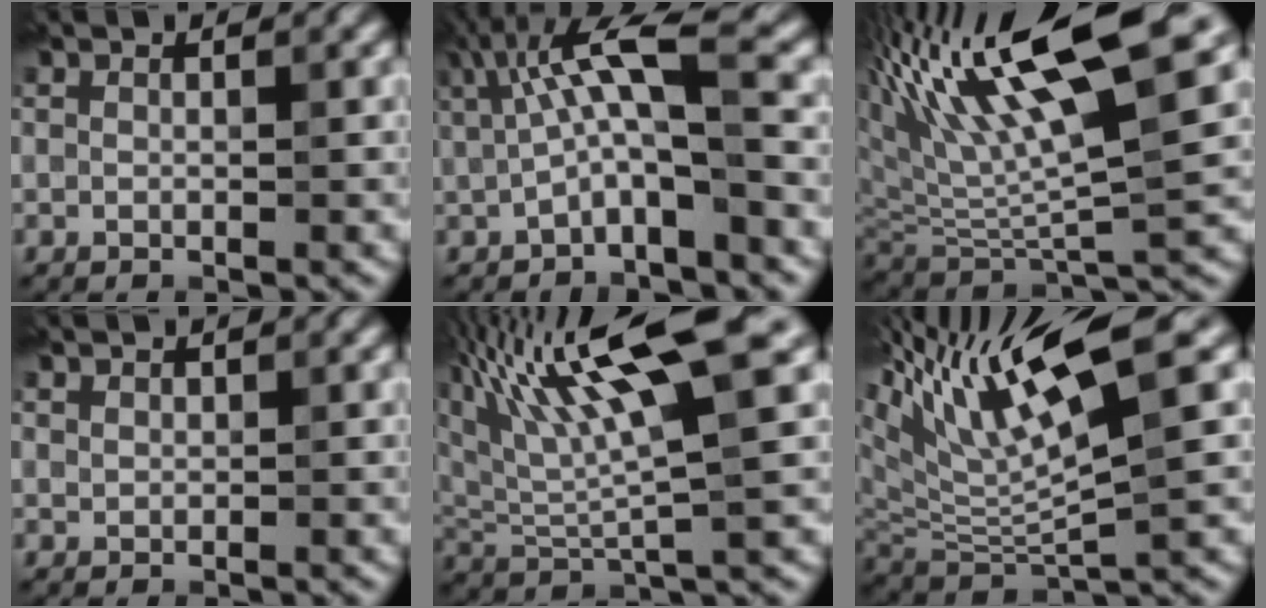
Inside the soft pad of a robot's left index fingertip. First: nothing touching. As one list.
[{"total": 4.4, "force": [0.2, 0.4, 4.3], "torque": [-0.110, -0.001, 0.029]}, {"total": 11.1, "force": [4.2, 2.4, 9.9], "torque": [-0.208, 0.005, 0.102]}, {"total": 1.4, "force": [0.5, -0.7, -1.1], "torque": [-0.002, -0.005, 0.035]}, {"total": 8.1, "force": [4.0, 1.0, 7.0], "torque": [-0.158, 0.003, 0.101]}, {"total": 9.8, "force": [4.9, 1.5, 8.4], "torque": [-0.188, 0.006, 0.122]}]